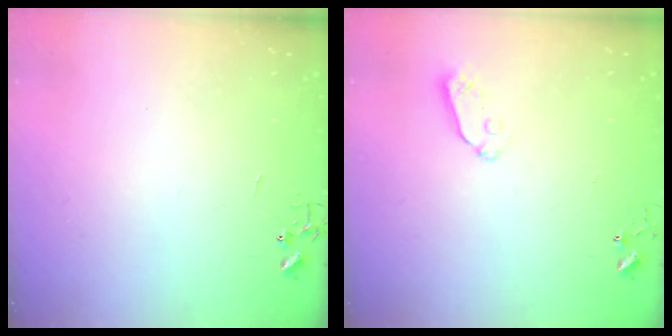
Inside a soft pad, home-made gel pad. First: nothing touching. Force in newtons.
{"total": 3.7, "press": 3.6, "slide": 0.5}